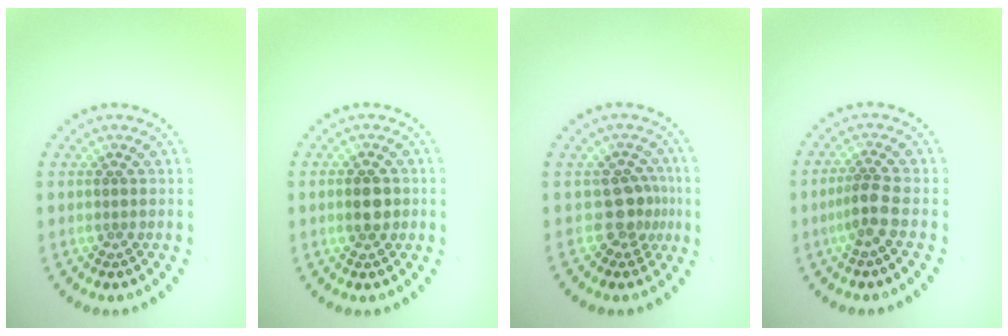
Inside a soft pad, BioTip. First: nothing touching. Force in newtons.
{"total": 2.4, "press": 2.4, "slide": 0.2}
{"total": 2.3, "press": 1.9, "slide": 1.4}
{"total": 2.2, "press": 1.7, "slide": 1.5}